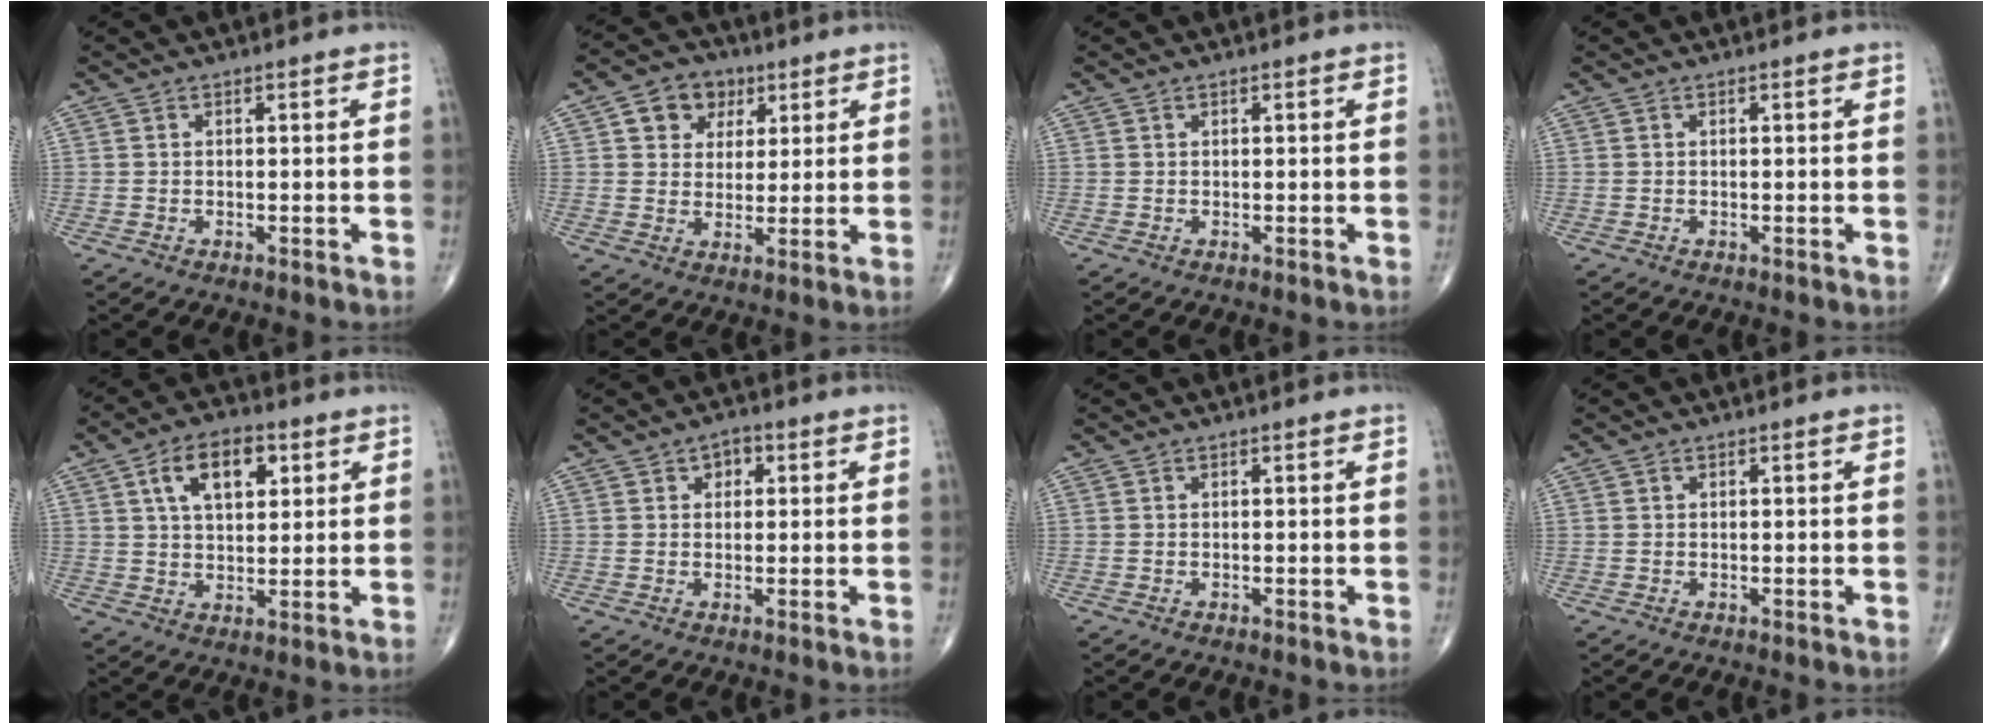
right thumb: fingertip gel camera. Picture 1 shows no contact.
{"total": 8.2, "force": [3.5, 6.5, 3.5], "torque": [-0.016, -0.007, 0.051]}
{"total": 0.0}
{"total": 0.0}
{"total": 10.7, "force": [4.1, 6.0, 7.8], "torque": [-0.110, -0.004, 0.067]}
{"total": 3.0, "force": [1.1, 2.2, 1.7], "torque": [-0.004, 0.001, 0.010]}
{"total": 0.0}
{"total": 0.0}